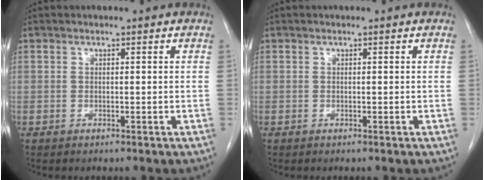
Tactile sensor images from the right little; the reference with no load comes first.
{"total": 0.0}